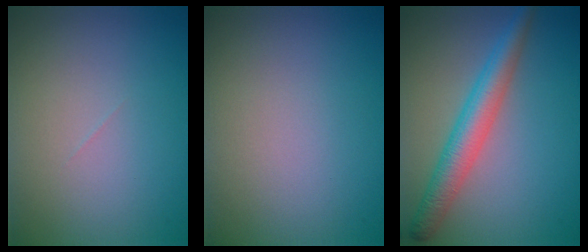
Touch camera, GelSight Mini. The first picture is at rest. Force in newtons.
{"total": 0.0}
{"total": 4.4, "press": 4.4, "slide": 0.1}